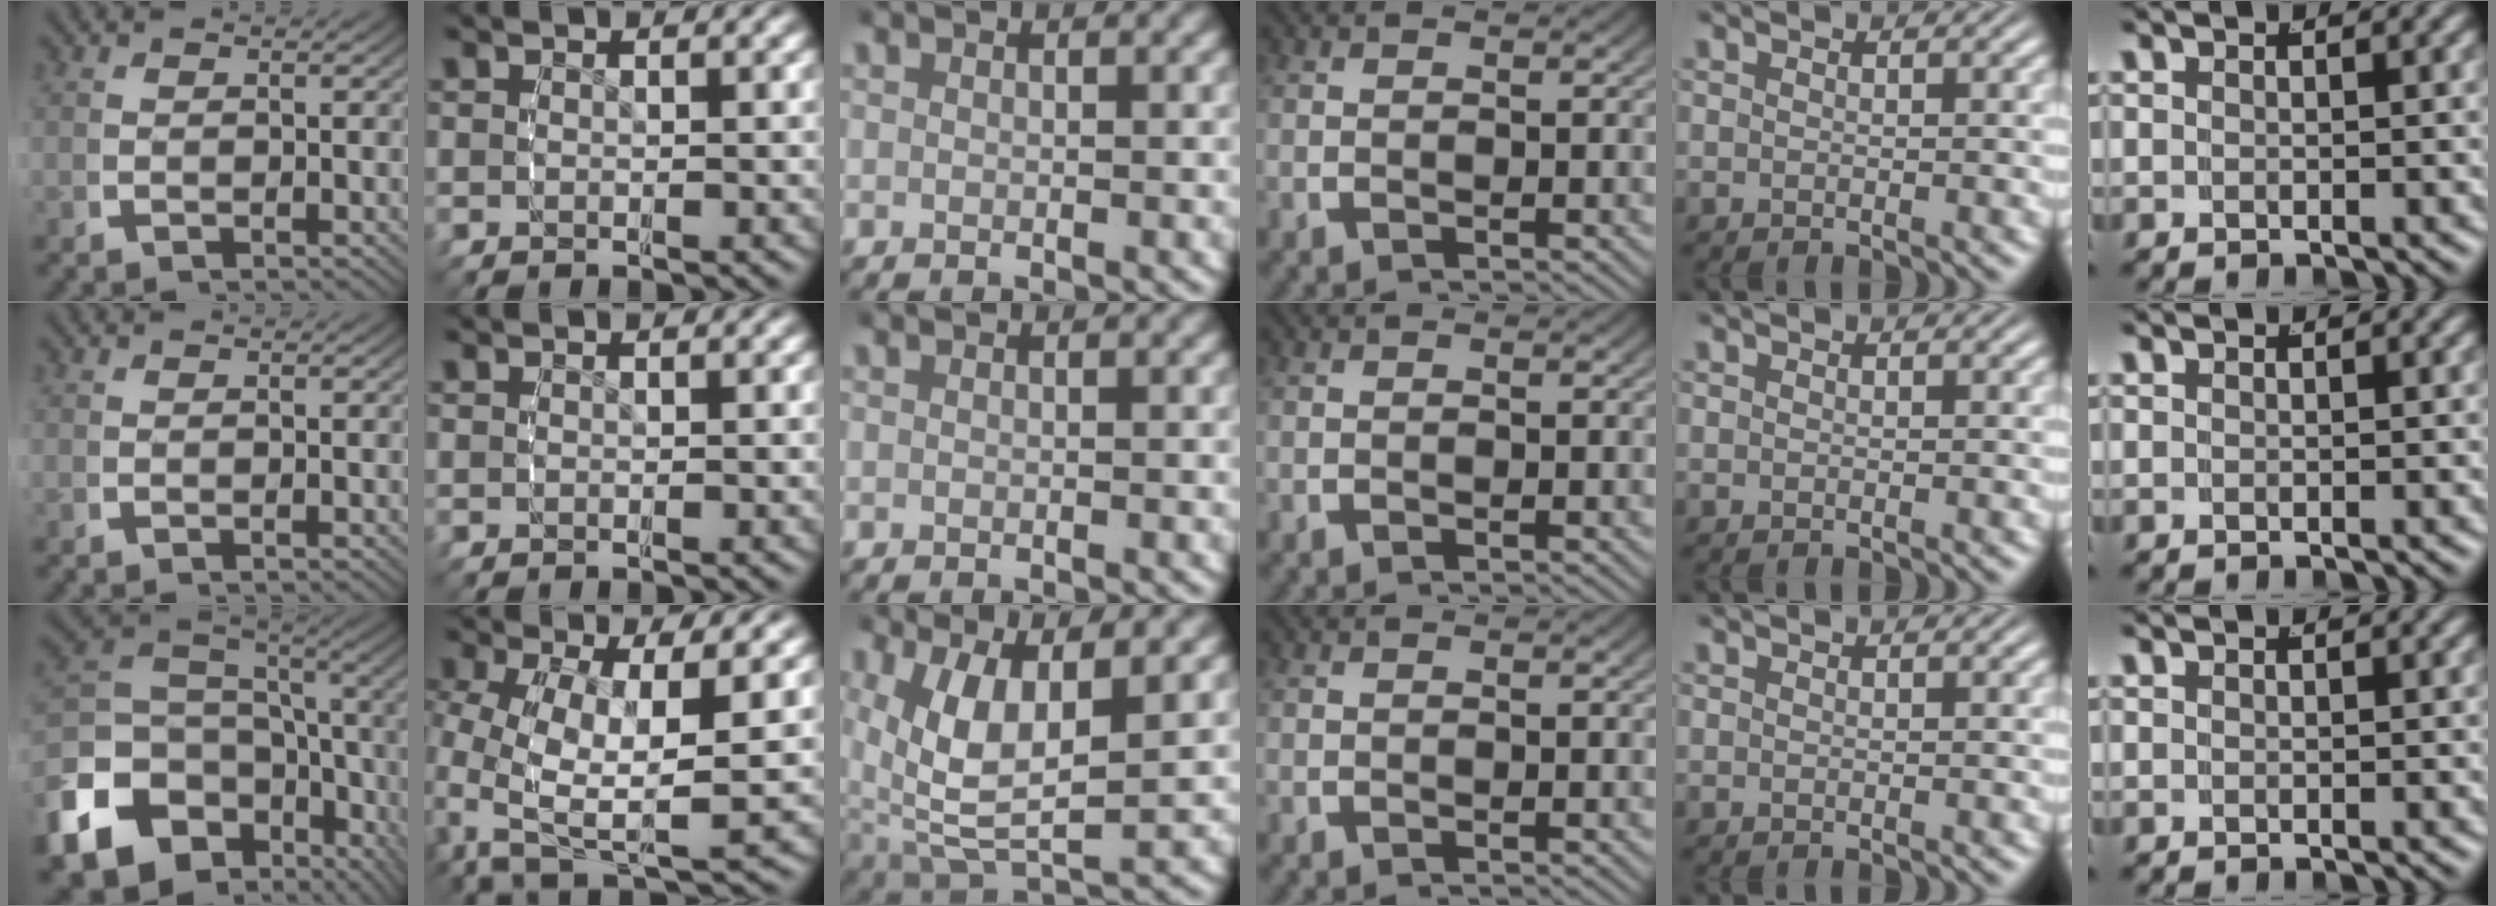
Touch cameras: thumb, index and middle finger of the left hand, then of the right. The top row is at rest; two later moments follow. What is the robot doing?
{"motion": "grasp_and_lifting", "object": "backpack"}